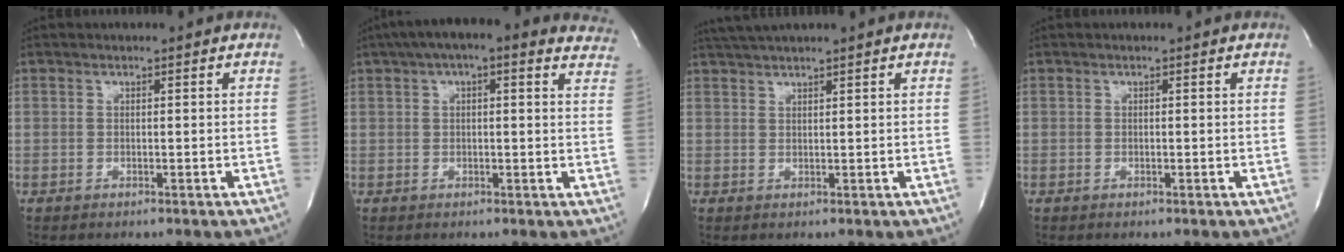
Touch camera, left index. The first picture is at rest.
{"total": 16.1, "force": [12.4, 4.4, 9.1], "torque": [-0.129, 0.042, 0.142]}
{"total": 4.7, "force": [4.2, -0.8, 2.0], "torque": [-0.033, 0.028, 0.077]}
{"total": 0.0}